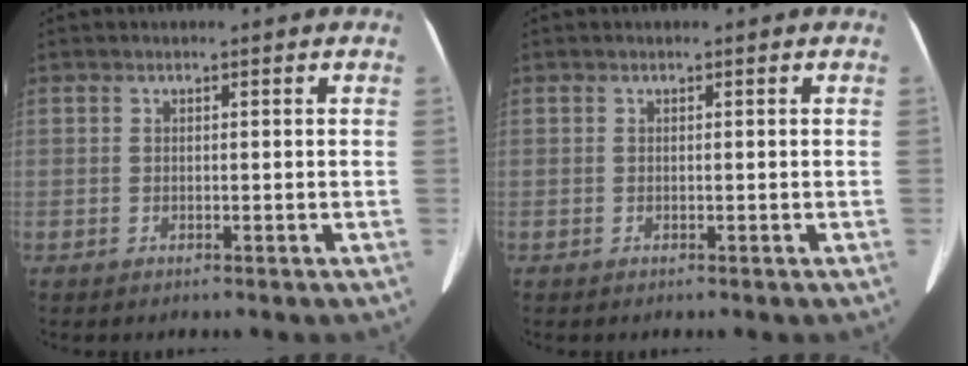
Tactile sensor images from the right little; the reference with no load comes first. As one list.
[{"total": 0.0}]